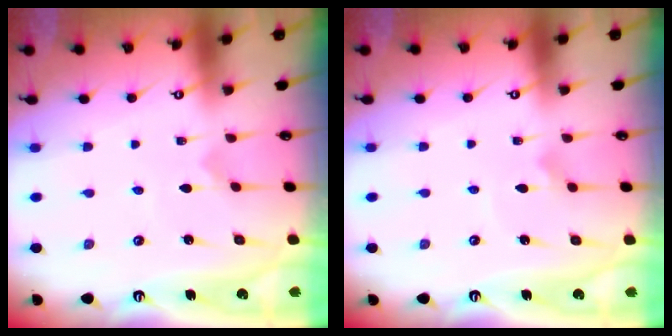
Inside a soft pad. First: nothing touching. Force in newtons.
{"total": 2.5, "press": 2.5, "slide": 0.1}